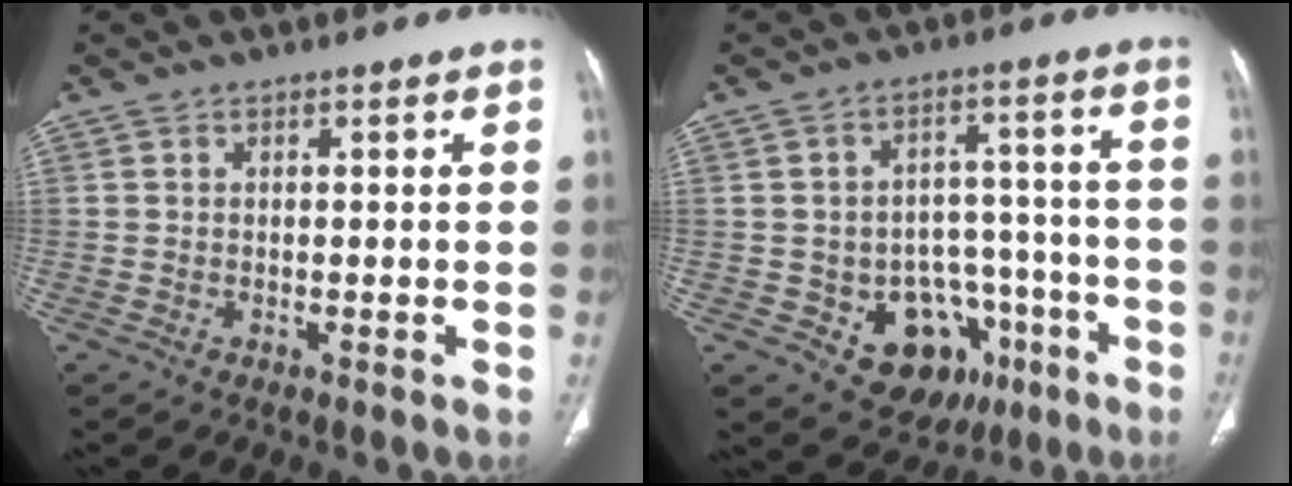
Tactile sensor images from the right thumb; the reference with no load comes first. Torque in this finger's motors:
{"motor_torque": [3.39, -0.32, 0.84, -0.70, 0.03]}